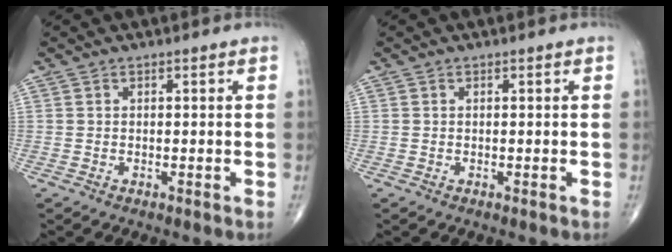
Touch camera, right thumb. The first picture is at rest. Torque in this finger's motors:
{"motor_torque": [-0.37, -0.30, -0.11, 0.06, 0.00]}